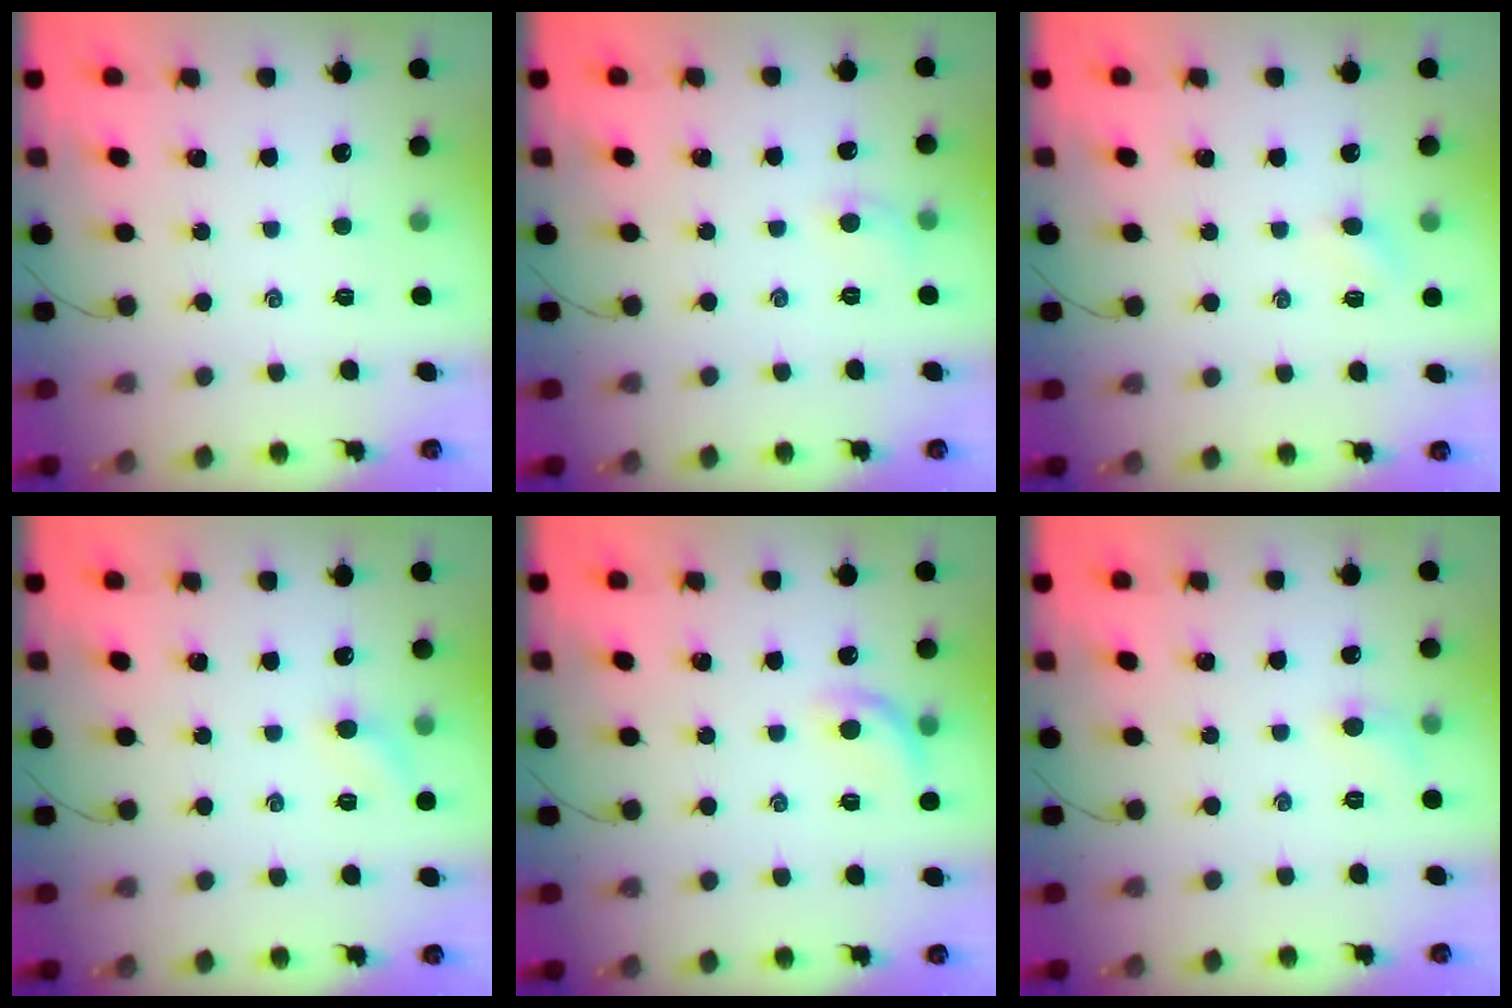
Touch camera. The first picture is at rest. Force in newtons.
{"total": 4.8, "press": 4.5, "slide": 1.6}
{"total": 3.1, "press": 2.9, "slide": 1.1}
{"total": 6.2, "press": 5.9, "slide": 1.9}
{"total": 8.8, "press": 8.6, "slide": 1.7}
{"total": 5.3, "press": 5.0, "slide": 1.8}